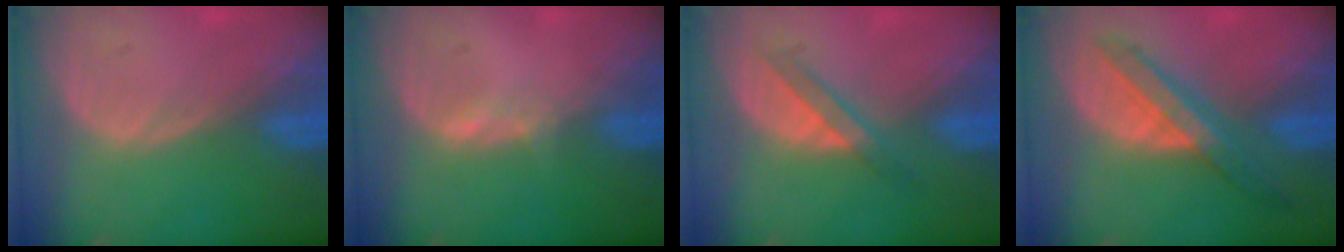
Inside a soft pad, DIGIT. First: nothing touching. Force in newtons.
{"total": 1.1, "press": 1.1, "slide": 0.3}
{"total": 3.6, "press": 3.4, "slide": 1.1}
{"total": 6.7, "press": 6.3, "slide": 2.2}